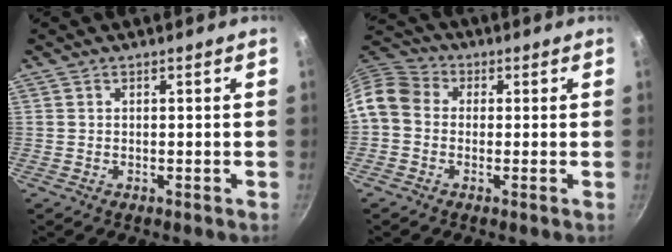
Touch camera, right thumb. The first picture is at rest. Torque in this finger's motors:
{"motor_torque": [2.18, 2.83, 1.50, -0.88, 0.35]}